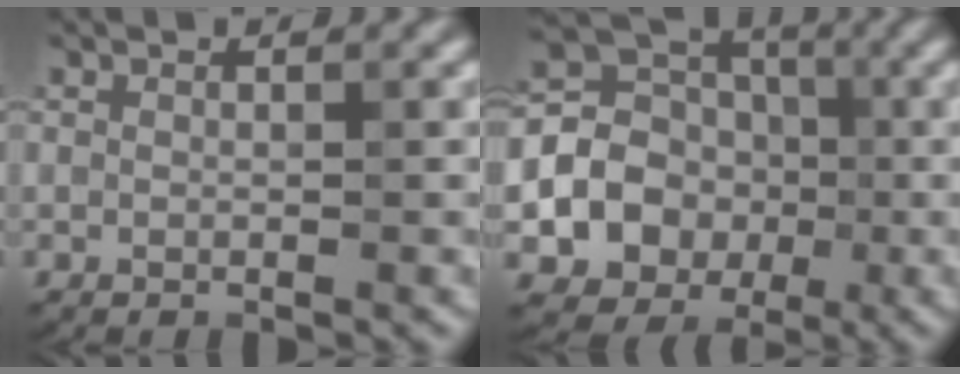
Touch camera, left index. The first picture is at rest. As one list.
[{"total": 9.4, "force": [-1.4, 8.3, 4.1], "torque": [-0.078, -0.007, -0.050]}]